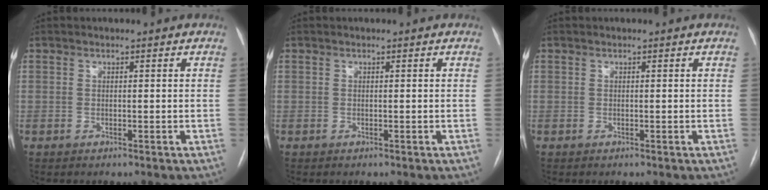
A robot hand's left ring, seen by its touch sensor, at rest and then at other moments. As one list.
[{"total": 0.0}, {"total": 0.0}]